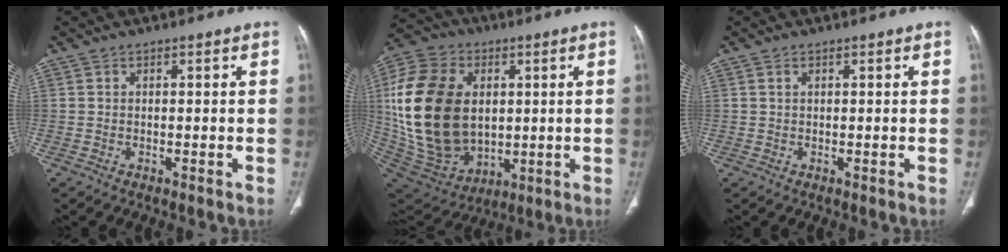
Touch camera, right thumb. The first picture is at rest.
{"total": 26.4, "force": [2.8, 18.2, 18.8], "torque": [-0.376, -0.011, 0.072]}
{"total": 0.7, "force": [0.3, 0.4, 0.5], "torque": [-0.011, 0.002, 0.007]}